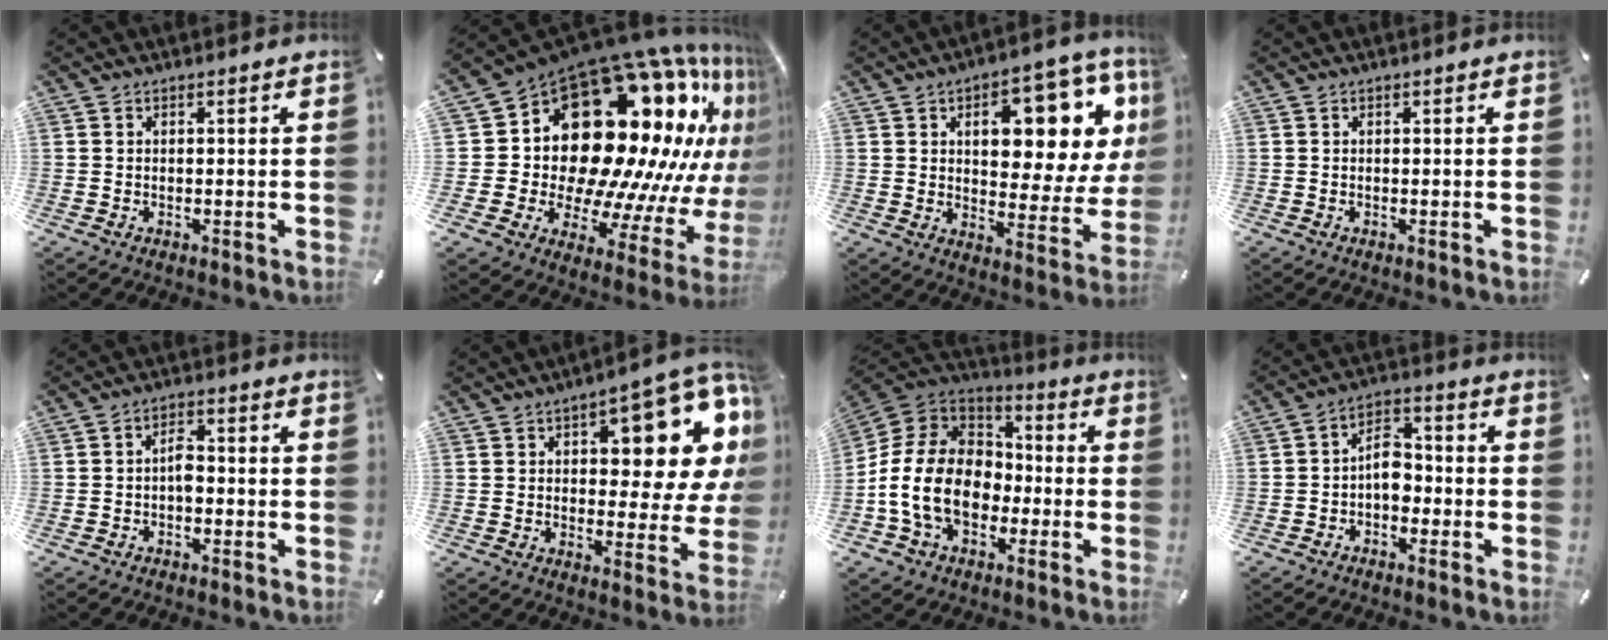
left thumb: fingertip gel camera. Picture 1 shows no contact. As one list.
[{"total": 29.5, "force": [11.7, 18.8, 19.5], "torque": [-0.308, -0.162, 0.246]}, {"total": 16.8, "force": [7.6, 8.8, 12.1], "torque": [-0.151, -0.055, 0.122]}, {"total": 0.0}, {"total": 3.6, "force": [-1.0, 2.1, 2.7], "torque": [-0.052, 0.011, -0.020]}, {"total": 16.4, "force": [8.0, 7.1, 12.4], "torque": [-0.143, -0.065, 0.127]}, {"total": 16.9, "force": [-4.7, 12.9, 9.9], "torque": [-0.220, 0.035, -0.080]}, {"total": 7.7, "force": [-1.9, 5.2, 5.4], "torque": [-0.091, 0.020, -0.033]}]